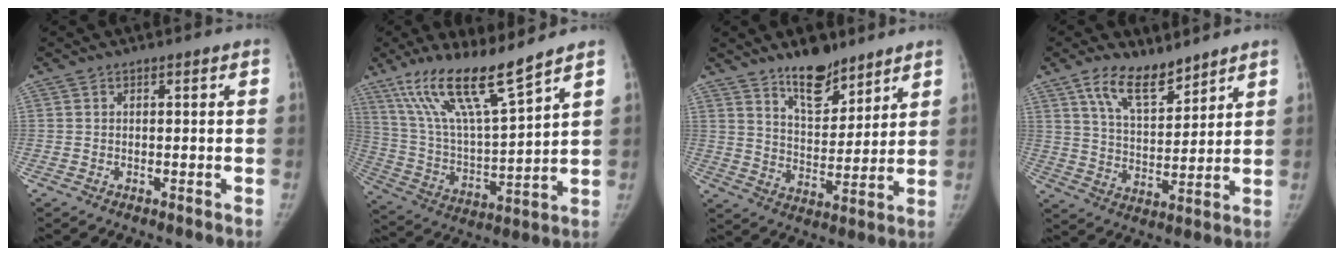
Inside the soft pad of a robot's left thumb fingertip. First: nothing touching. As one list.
[{"total": 17.3, "force": [12.4, 2.3, 11.9], "torque": [-0.209, -0.062, 0.243]}, {"total": 11.0, "force": [8.4, 4.7, 5.4], "torque": [-0.059, -0.067, 0.148]}, {"total": 10.5, "force": [7.6, 4.4, 5.7], "torque": [-0.082, -0.051, 0.146]}]